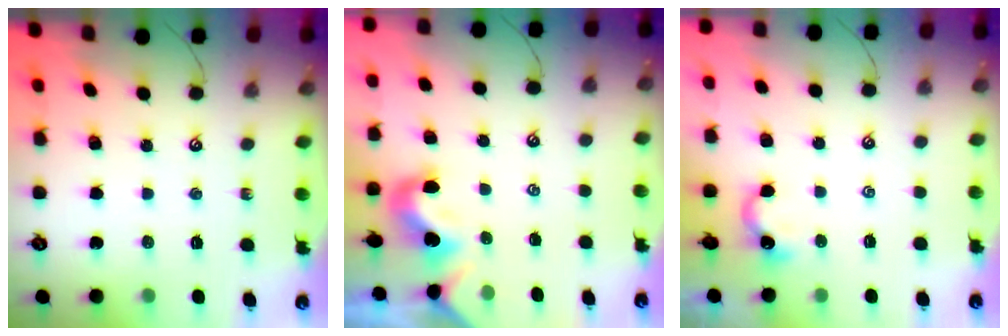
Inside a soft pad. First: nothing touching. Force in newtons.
{"total": 0.0}
{"total": 2.5, "press": 2.5, "slide": 0.2}